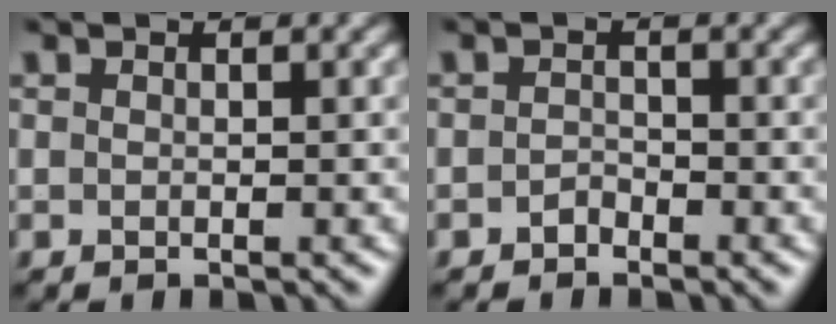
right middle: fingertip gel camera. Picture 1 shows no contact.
{"total": 0.9, "force": [-0.7, 0.6, 0.3], "torque": [-0.005, 0.002, -0.013]}